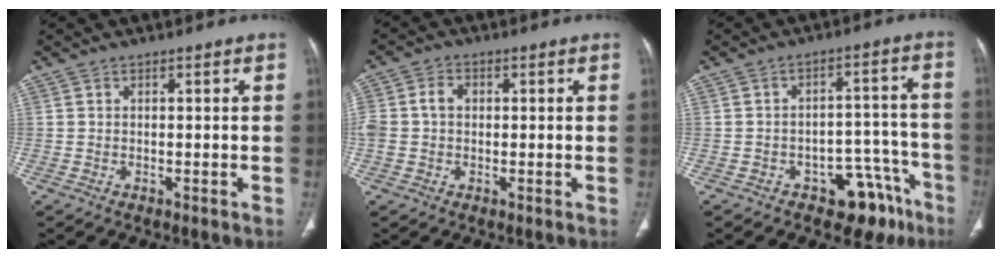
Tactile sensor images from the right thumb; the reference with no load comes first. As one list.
[{"total": 4.9, "force": [0.2, 3.7, 3.2], "torque": [-0.072, 0.019, 0.005]}, {"total": 11.1, "force": [-7.1, 6.7, 5.3], "torque": [-0.018, 0.078, -0.091]}]